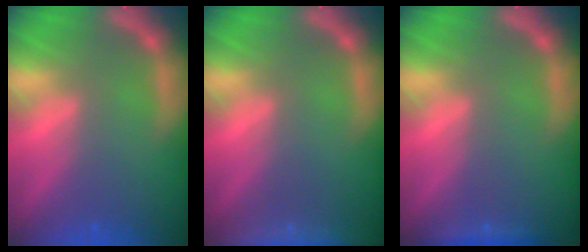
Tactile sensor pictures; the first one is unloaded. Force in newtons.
{"total": 8.0}
{"total": 1.4}